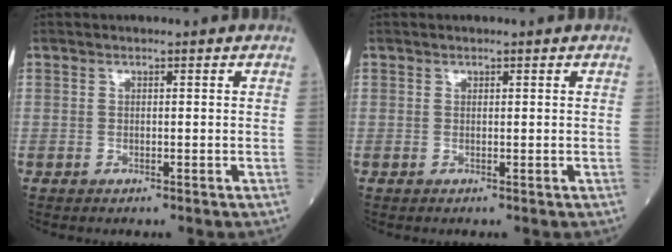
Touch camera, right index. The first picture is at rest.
{"total": 0.0}